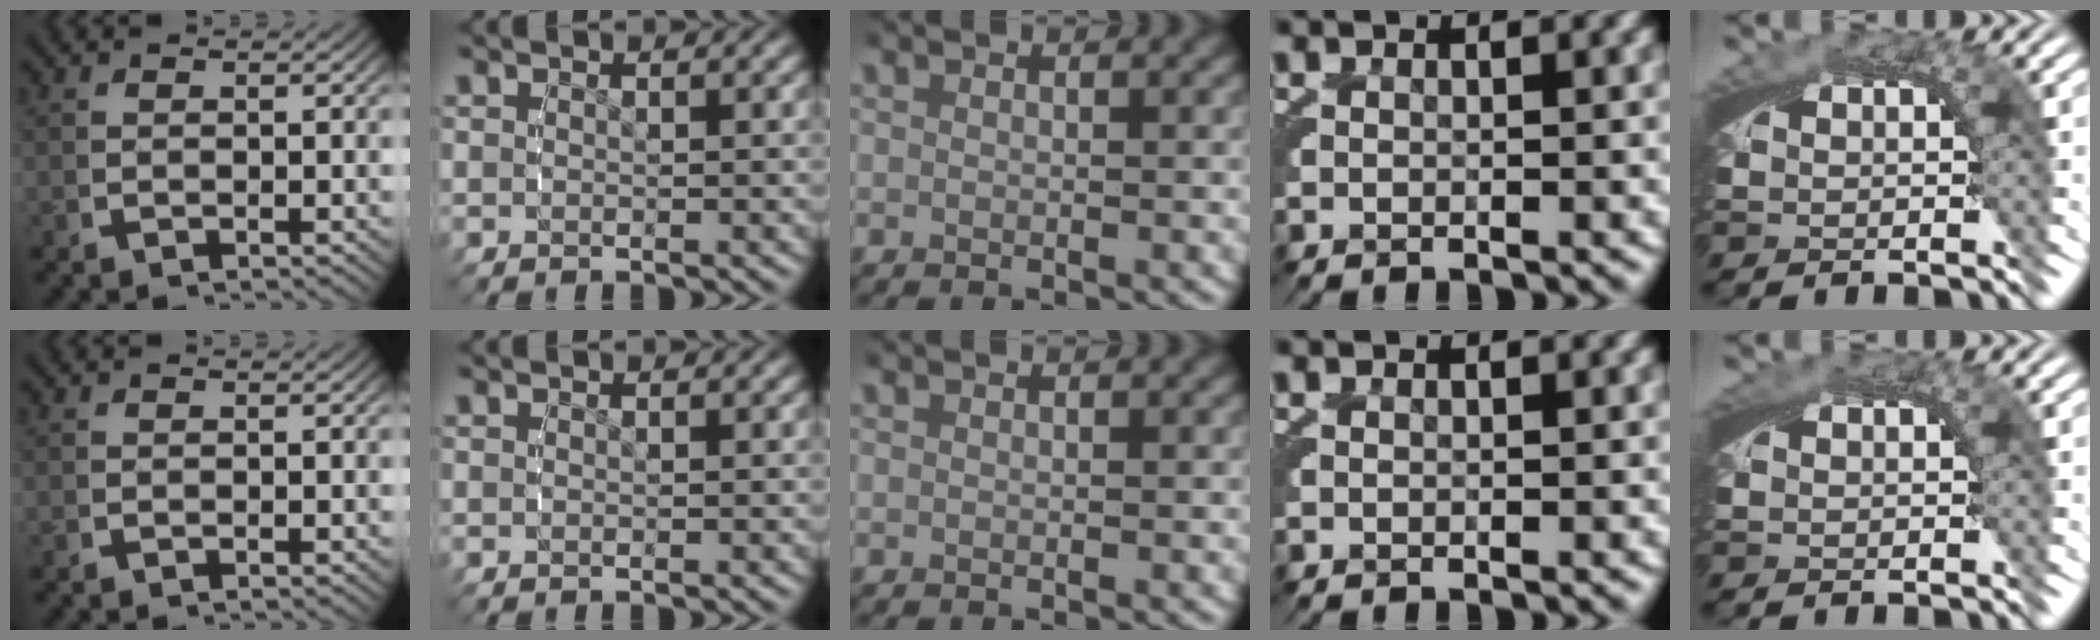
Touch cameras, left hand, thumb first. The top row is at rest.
{"little": {"total": 0.6, "force": [0.2, 0.1, 0.5], "torque": [-0.008, 0.002, 0.005]}}